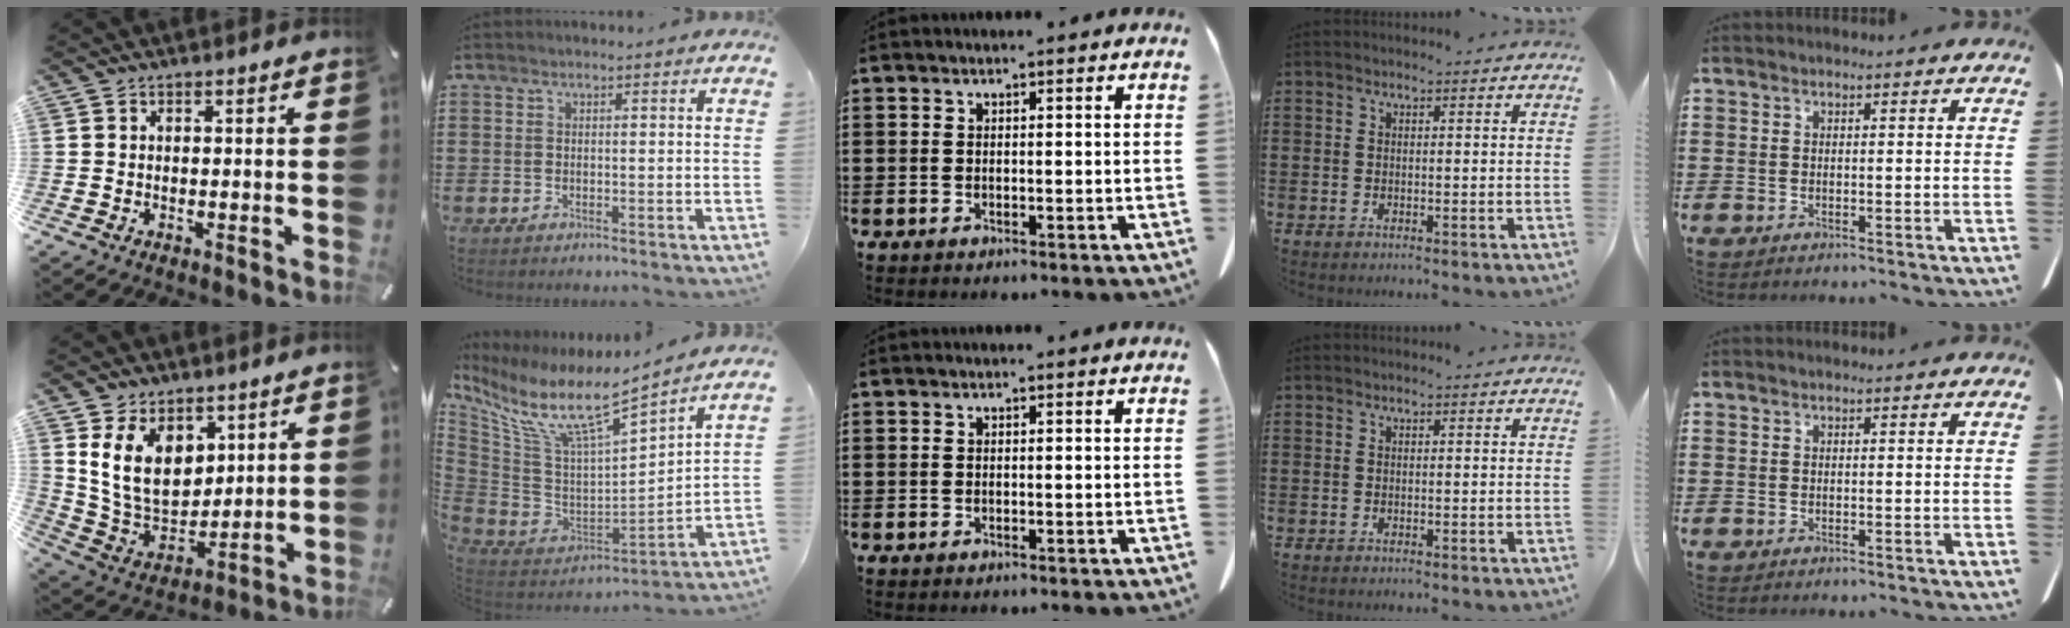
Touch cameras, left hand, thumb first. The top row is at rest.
{"thumb": {"total": 14.0, "force": [5.5, 10.4, 7.5], "torque": [-0.161, -0.028, 0.106]}, "index": {"total": 9.7, "force": [6.7, 1.6, 6.9], "torque": [-0.160, -0.060, 0.110]}}